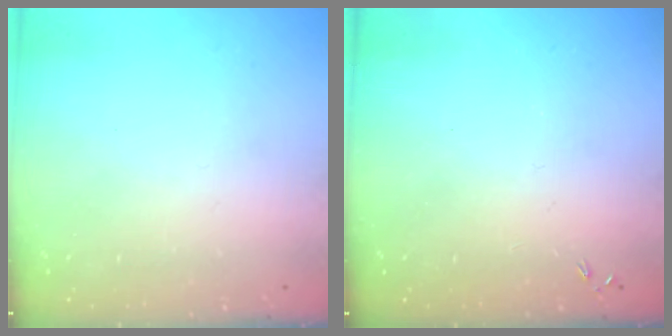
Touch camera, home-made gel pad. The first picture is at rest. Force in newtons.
{"total": 0.0}